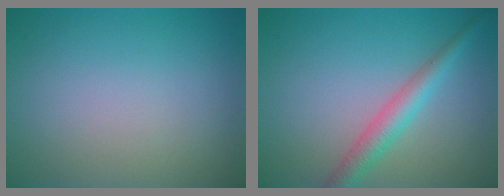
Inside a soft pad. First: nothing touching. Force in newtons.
{"total": 3.1, "press": 3.1, "slide": 0.1}